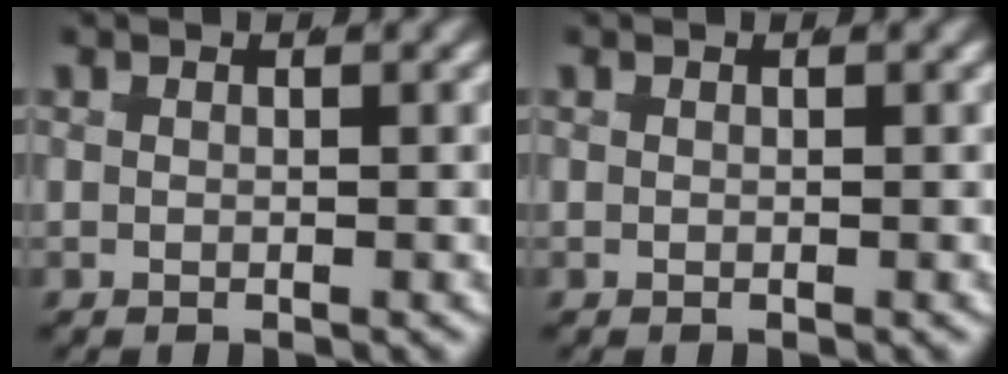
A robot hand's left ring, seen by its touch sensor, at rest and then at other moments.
{"total": 0.0}